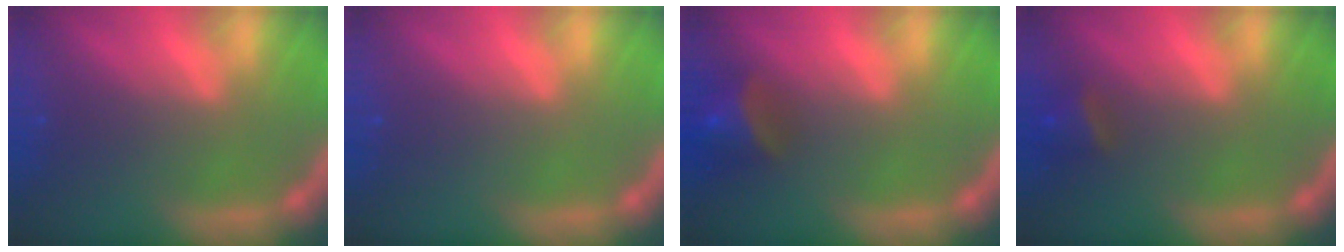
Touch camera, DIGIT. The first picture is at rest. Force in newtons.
{"total": 0.0}
{"total": 4.5}
{"total": 2.4}